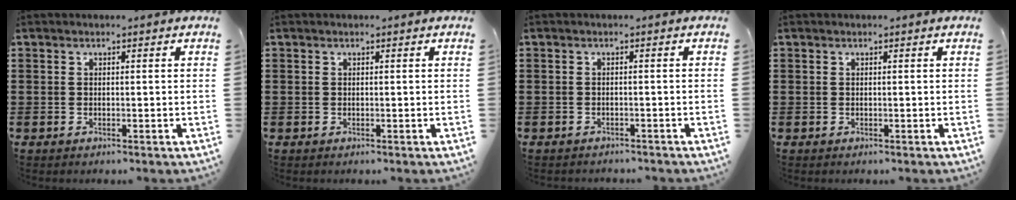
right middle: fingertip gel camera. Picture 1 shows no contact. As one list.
[{"total": 0.0}, {"total": 1.0, "force": [-1.0, 0.2, 0.0], "torque": [-0.002, 0.003, -0.022]}, {"total": 0.0}]